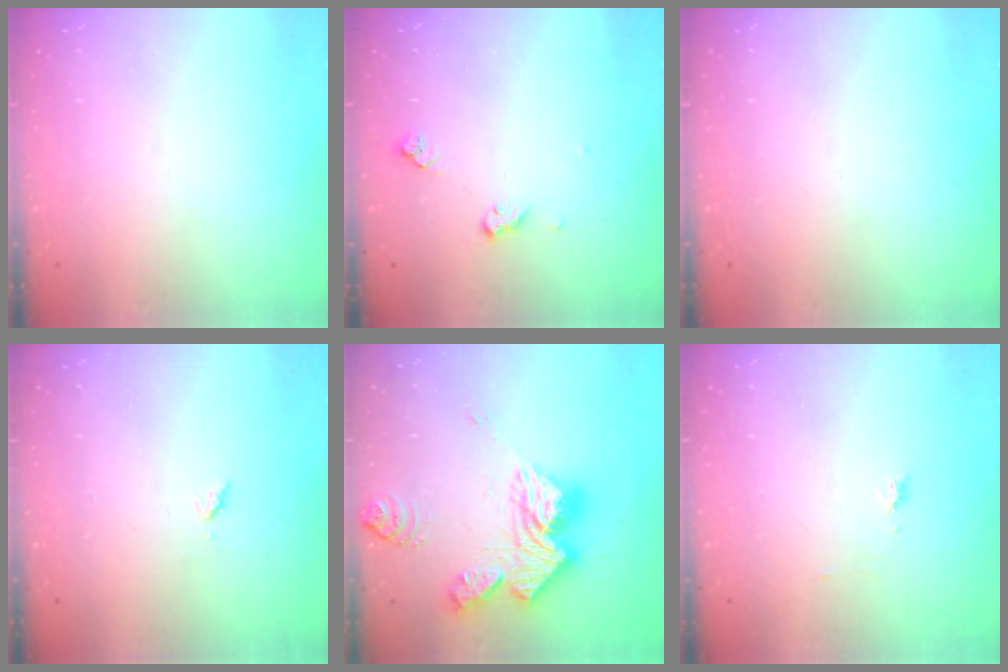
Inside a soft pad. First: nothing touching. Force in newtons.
{"total": 6.0, "press": 5.7, "slide": 1.7}
{"total": 0.0}
{"total": 3.5, "press": 3.4, "slide": 0.5}
{"total": 19.3, "press": 19.1, "slide": 2.0}
{"total": 4.8, "press": 4.7, "slide": 0.6}